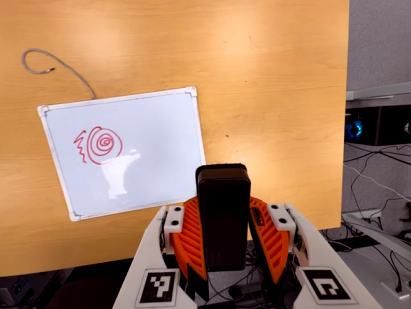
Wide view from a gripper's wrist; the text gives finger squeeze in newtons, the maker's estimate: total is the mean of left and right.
{"total": 7.4, "left": 6.9, "right": 8.0}